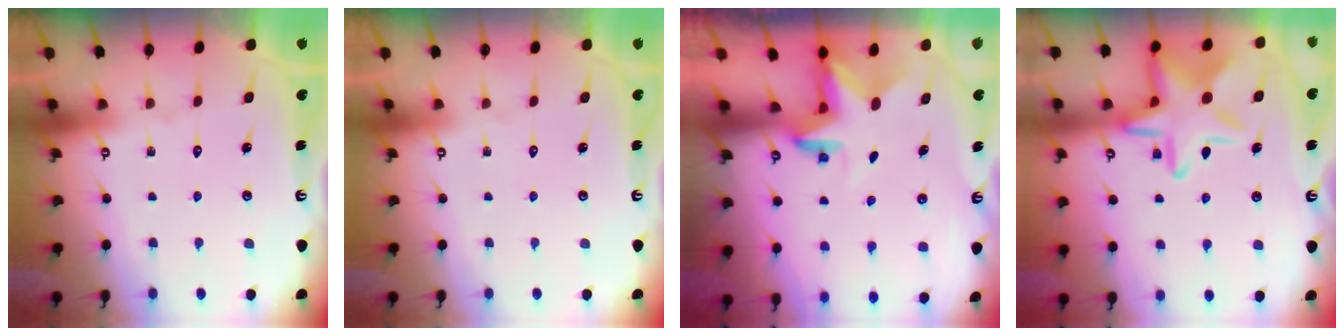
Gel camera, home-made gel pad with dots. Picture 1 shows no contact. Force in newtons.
{"total": 0.0}
{"total": 3.0, "press": 3.0, "slide": 0.2}
{"total": 17.7, "press": 17.7, "slide": 1.0}